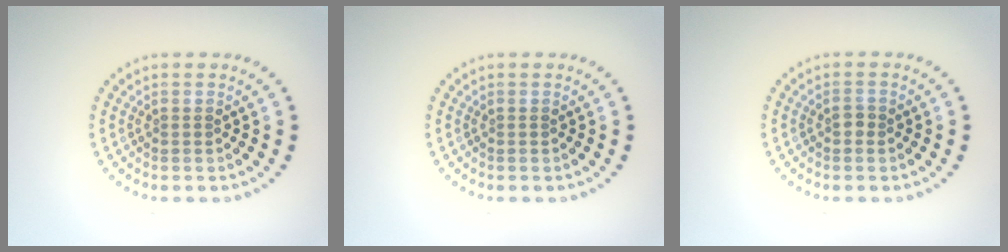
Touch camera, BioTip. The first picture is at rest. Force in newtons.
{"total": 0.0}
{"total": 0.8, "press": 0.8, "slide": 0.1}